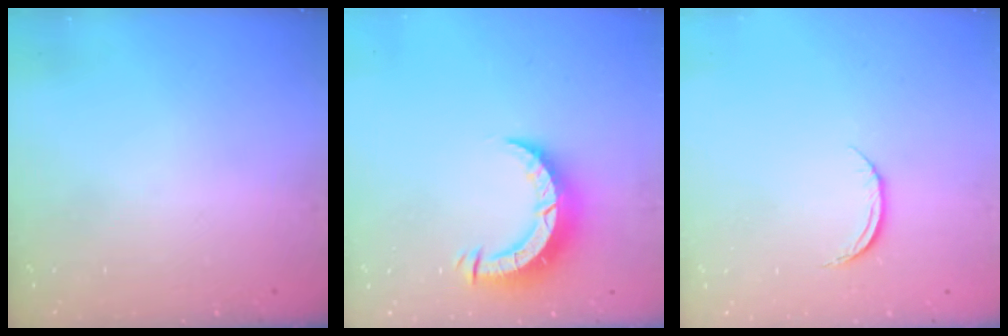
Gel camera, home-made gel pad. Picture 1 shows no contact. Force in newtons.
{"total": 7.9, "press": 7.8, "slide": 0.6}
{"total": 5.0, "press": 4.9, "slide": 0.6}